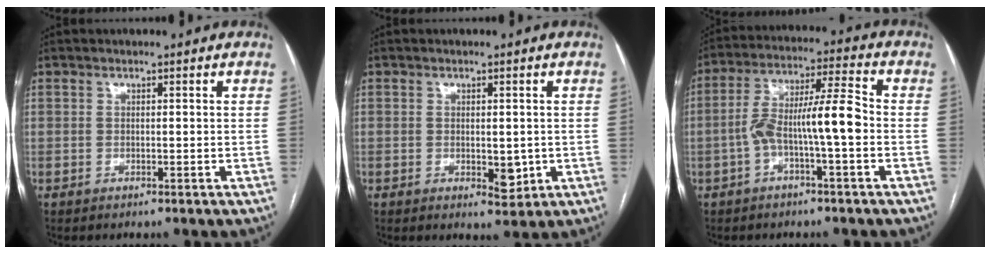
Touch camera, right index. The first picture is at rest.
{"total": 3.4, "force": [-0.4, 1.8, 2.8], "torque": [-0.035, -0.007, 0.002]}
{"total": 9.9, "force": [-2.3, 1.0, 9.6], "torque": [-0.172, 0.033, -0.042]}